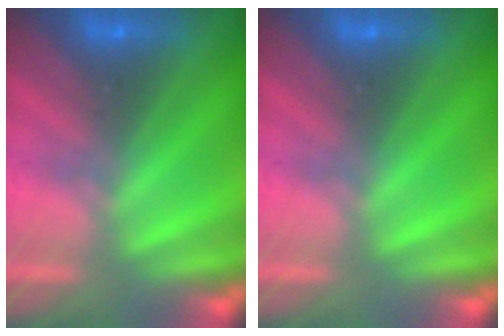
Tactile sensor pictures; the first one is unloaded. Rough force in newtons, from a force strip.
{"total": 0.0}